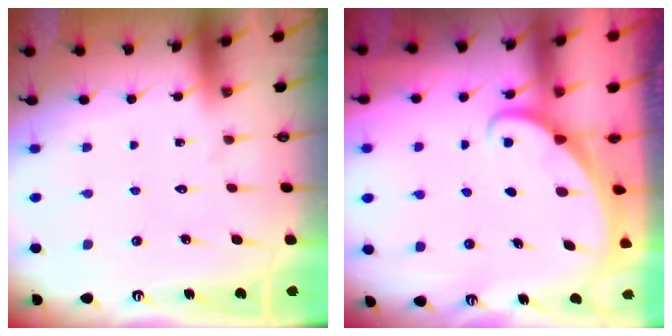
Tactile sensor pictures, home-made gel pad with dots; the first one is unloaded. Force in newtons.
{"total": 1.8, "press": 1.8, "slide": 0.1}